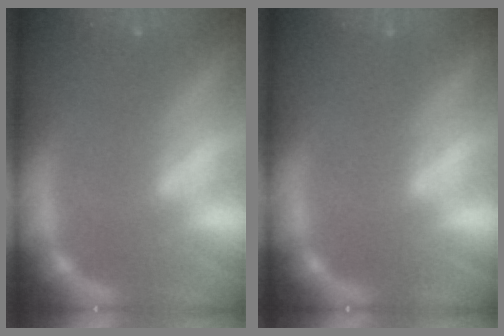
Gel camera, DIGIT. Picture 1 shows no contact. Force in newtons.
{"total": 0.0}